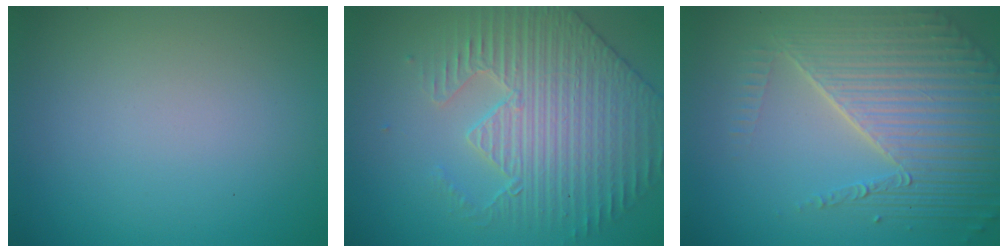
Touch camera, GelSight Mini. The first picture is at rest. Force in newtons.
{"total": 4.4, "press": 4.4, "slide": 0.3}
{"total": 8.0, "press": 5.5, "slide": 5.9}